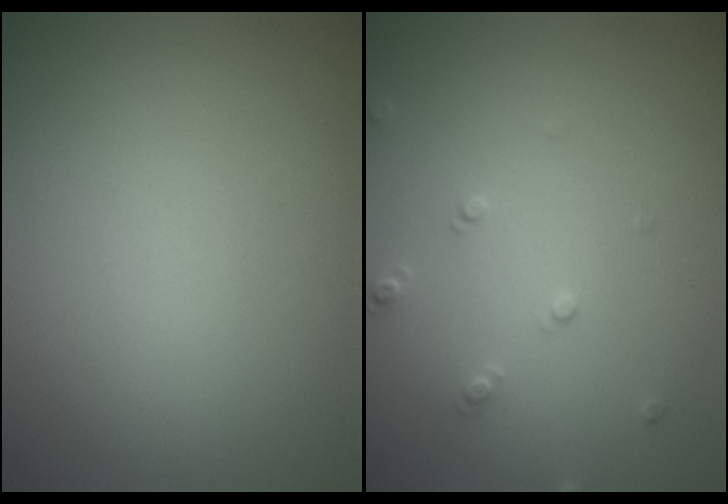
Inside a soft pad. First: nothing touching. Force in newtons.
{"total": 1.3, "press": 1.2, "slide": 0.3}